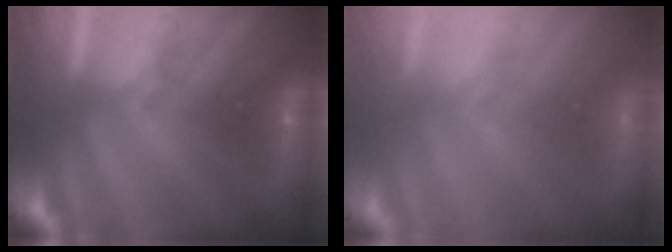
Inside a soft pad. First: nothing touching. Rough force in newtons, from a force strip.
{"total": 9.1}